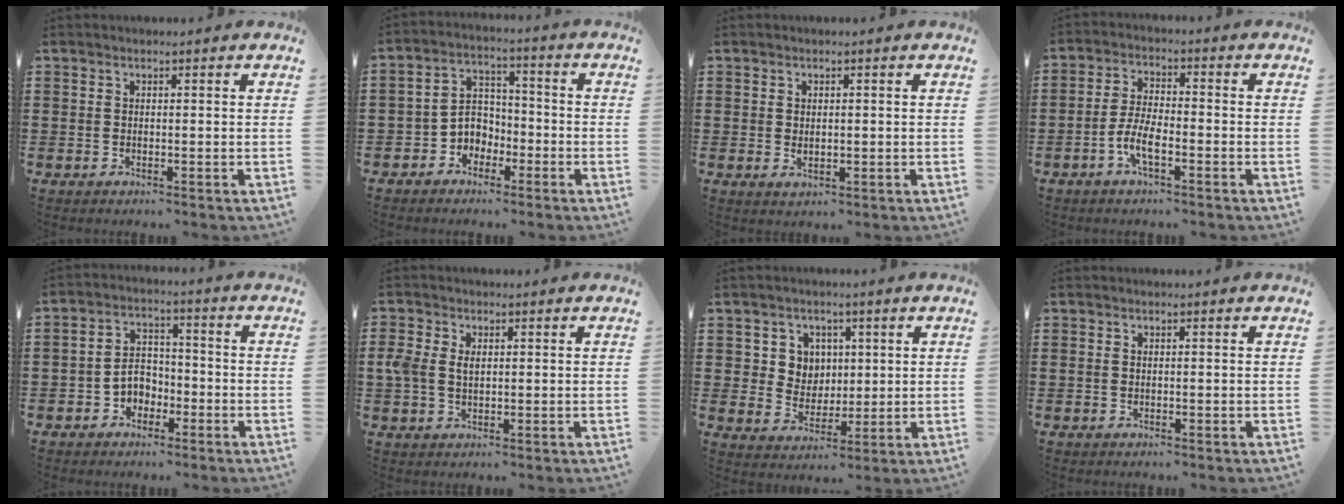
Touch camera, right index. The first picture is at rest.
{"total": 4.1, "force": [-2.6, 3.0, 0.8], "torque": [-0.029, 0.005, -0.057]}
{"total": 1.1, "force": [0.2, 0.8, 0.7], "torque": [-0.015, 0.007, 0.002]}
{"total": 5.2, "force": [-2.6, 1.2, 4.4], "torque": [-0.109, -0.010, -0.055]}
{"total": 4.0, "force": [-2.0, 2.9, 1.9], "torque": [-0.043, 0.006, -0.039]}
{"total": 3.3, "force": [0.4, 2.3, 2.3], "torque": [-0.065, 0.004, 0.000]}
{"total": 5.3, "force": [1.9, 4.9, 1.1], "torque": [-0.038, 0.014, 0.032]}
{"total": 0.0}